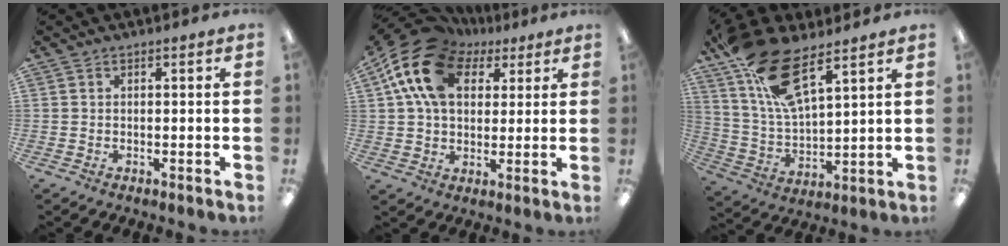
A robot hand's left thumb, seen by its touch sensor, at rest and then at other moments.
{"total": 18.4, "force": [7.9, 12.3, 11.2], "torque": [-0.222, -0.016, 0.143]}
{"total": 16.4, "force": [11.0, 5.2, 10.9], "torque": [-0.218, -0.044, 0.196]}